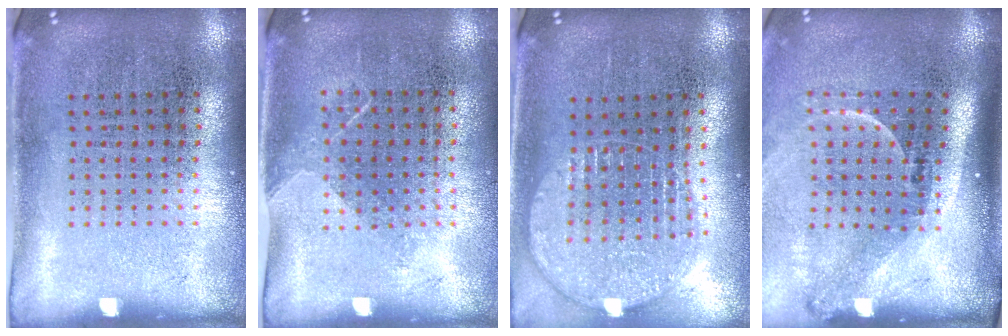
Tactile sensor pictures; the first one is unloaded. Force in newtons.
{"total": 1.2, "press": 1.0, "slide": 0.8}
{"total": 1.5, "press": 1.4, "slide": 0.6}
{"total": 2.2, "press": 1.6, "slide": 1.6}